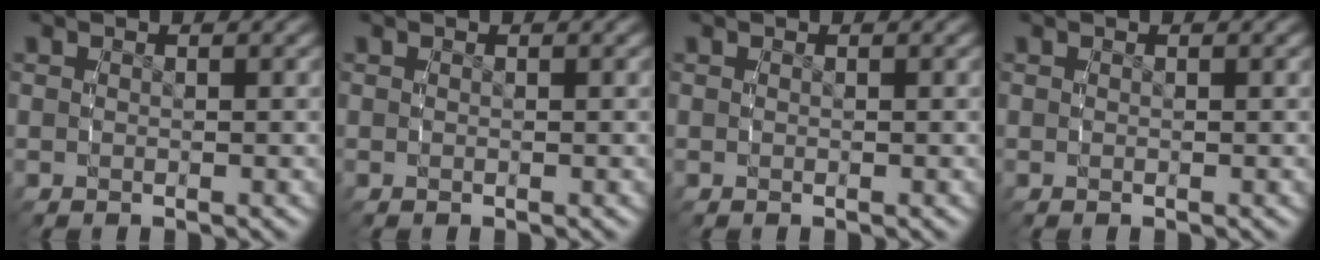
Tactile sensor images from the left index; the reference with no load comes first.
{"total": 0.0}
{"total": 0.0}
{"total": 0.0}